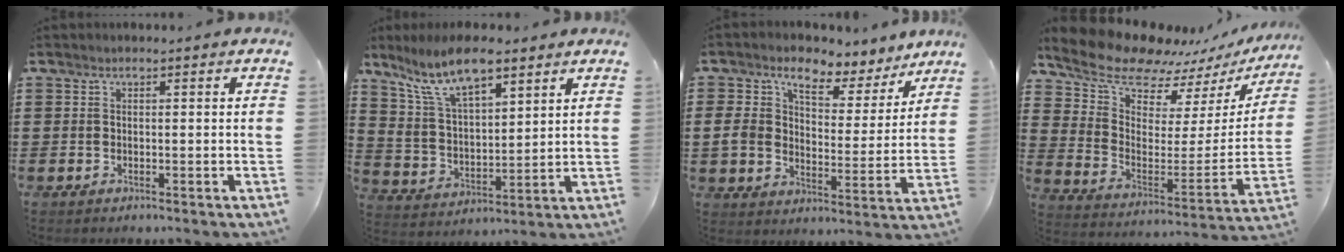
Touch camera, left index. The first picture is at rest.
{"total": 10.7, "force": [7.8, 3.7, 6.2], "torque": [-0.143, -0.014, 0.144]}
{"total": 6.6, "force": [4.5, 3.7, 3.1], "torque": [-0.077, -0.022, 0.071]}
{"total": 10.8, "force": [9.9, 3.3, 2.7], "torque": [-0.093, -0.075, 0.172]}